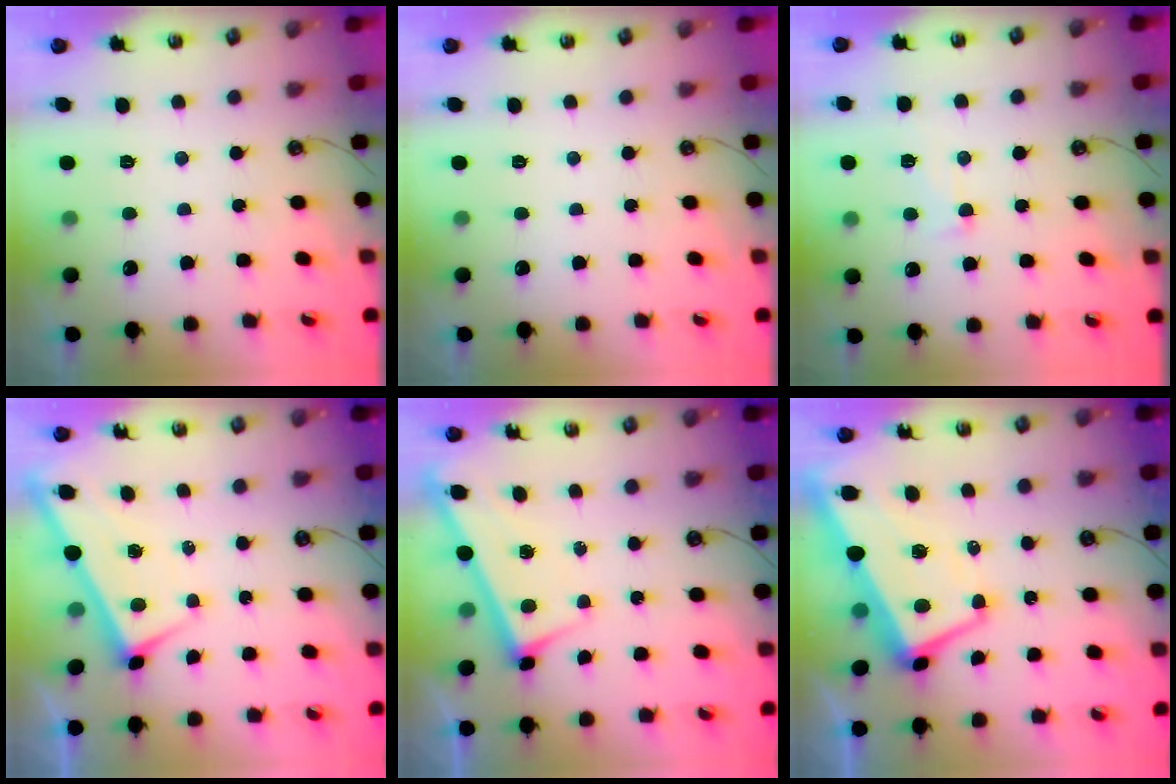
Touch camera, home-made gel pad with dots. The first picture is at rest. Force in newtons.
{"total": 0.0}
{"total": 2.0, "press": 1.7, "slide": 1.0}
{"total": 1.8, "press": 1.8, "slide": 0.1}
{"total": 2.9, "press": 2.9, "slide": 0.1}
{"total": 2.7, "press": 2.2, "slide": 1.7}